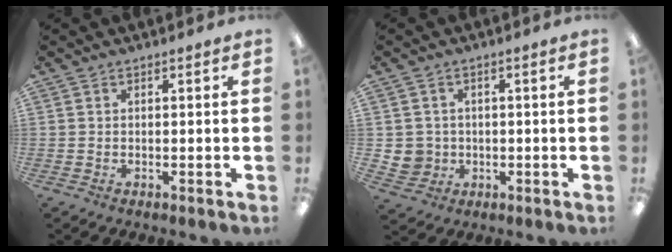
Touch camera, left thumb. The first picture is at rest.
{"total": 4.2, "force": [0.3, 4.2, 0.3], "torque": [-0.006, 0.006, 0.008]}